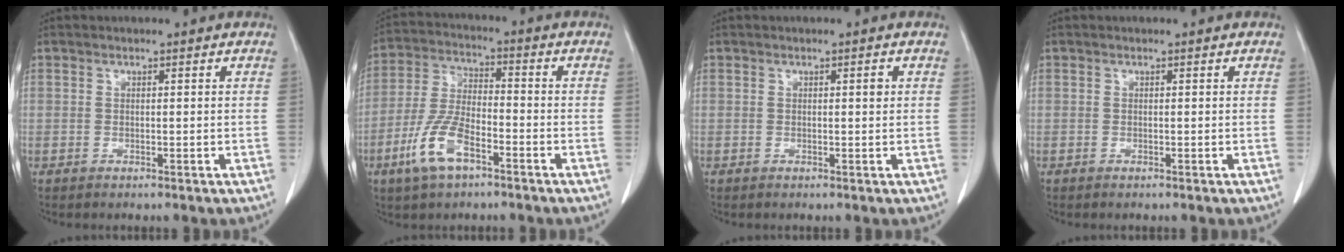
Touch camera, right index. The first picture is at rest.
{"total": 9.5, "force": [-4.9, 3.3, 7.4], "torque": [-0.163, -0.002, -0.094]}
{"total": 0.8, "force": [0.2, 0.2, 0.7], "torque": [-0.012, 0.001, 0.003]}
{"total": 0.0}